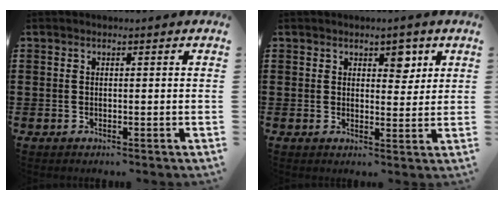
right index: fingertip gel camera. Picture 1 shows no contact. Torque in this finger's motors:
{"motor_torque": [0.06, 0.05, 0.11, 0.01]}